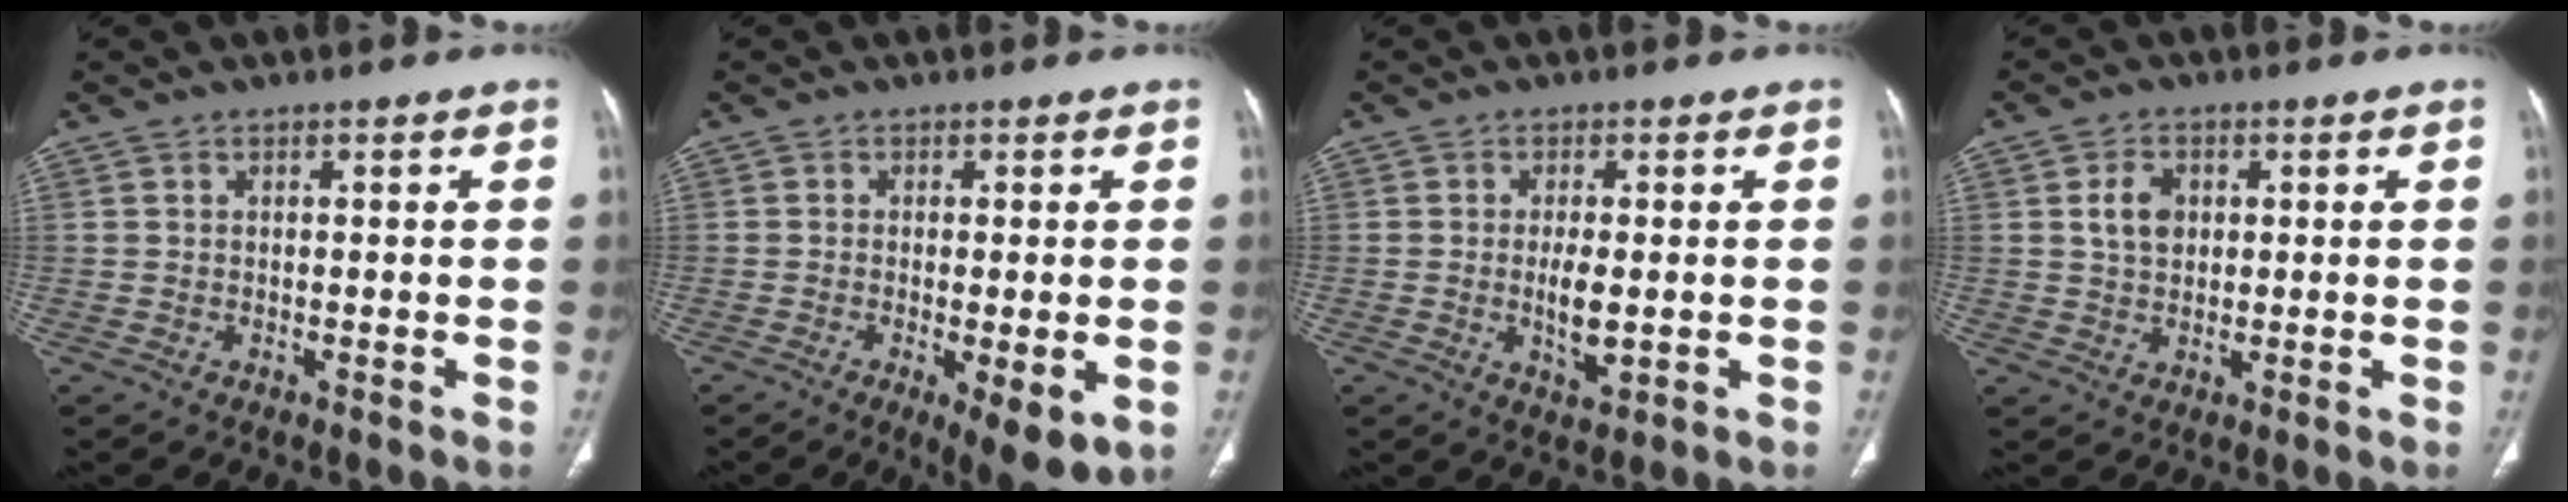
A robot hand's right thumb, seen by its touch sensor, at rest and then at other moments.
{"total": 7.9, "force": [-2.4, 2.1, 7.2], "torque": [-0.110, -0.020, -0.034]}
{"total": 4.9, "force": [-0.4, 1.9, 4.5], "torque": [-0.083, -0.011, -0.004]}
{"total": 4.8, "force": [1.1, 3.5, 3.1], "torque": [-0.046, -0.003, 0.020]}